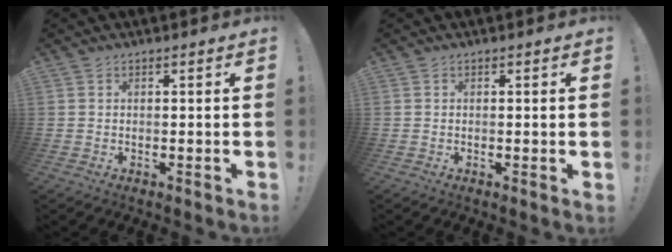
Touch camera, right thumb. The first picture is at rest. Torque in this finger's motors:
{"motor_torque": [0.00, -0.17, -0.28, 0.01, 0.02]}